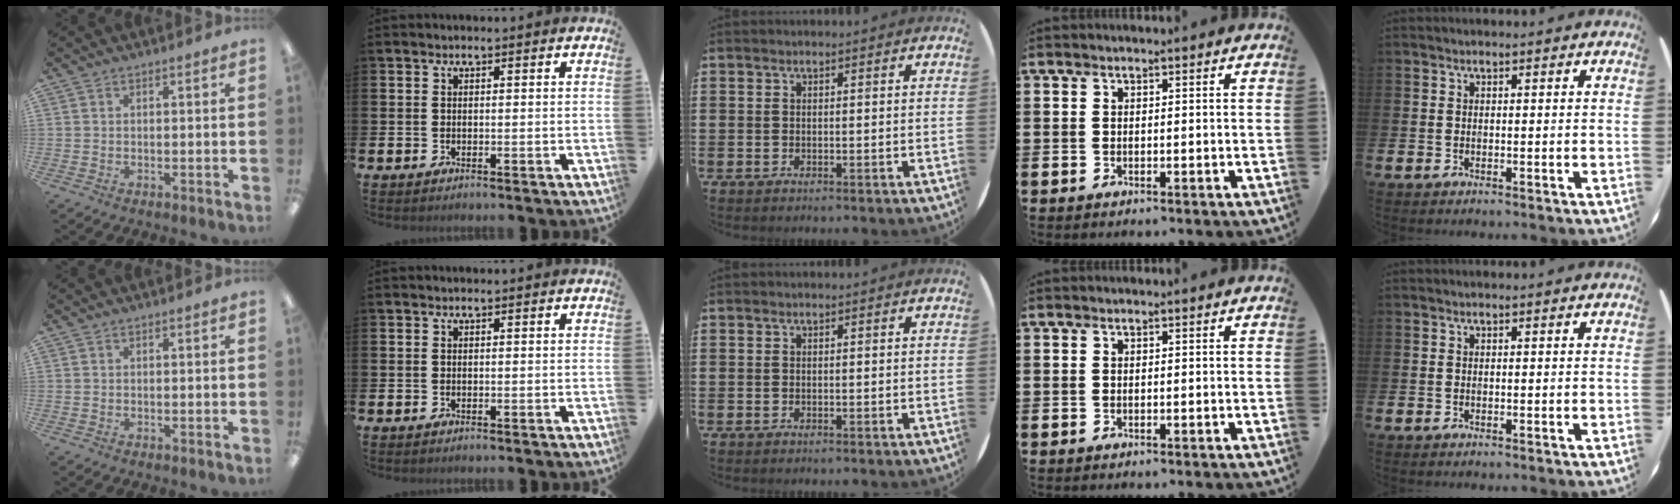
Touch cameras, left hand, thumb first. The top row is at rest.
{}